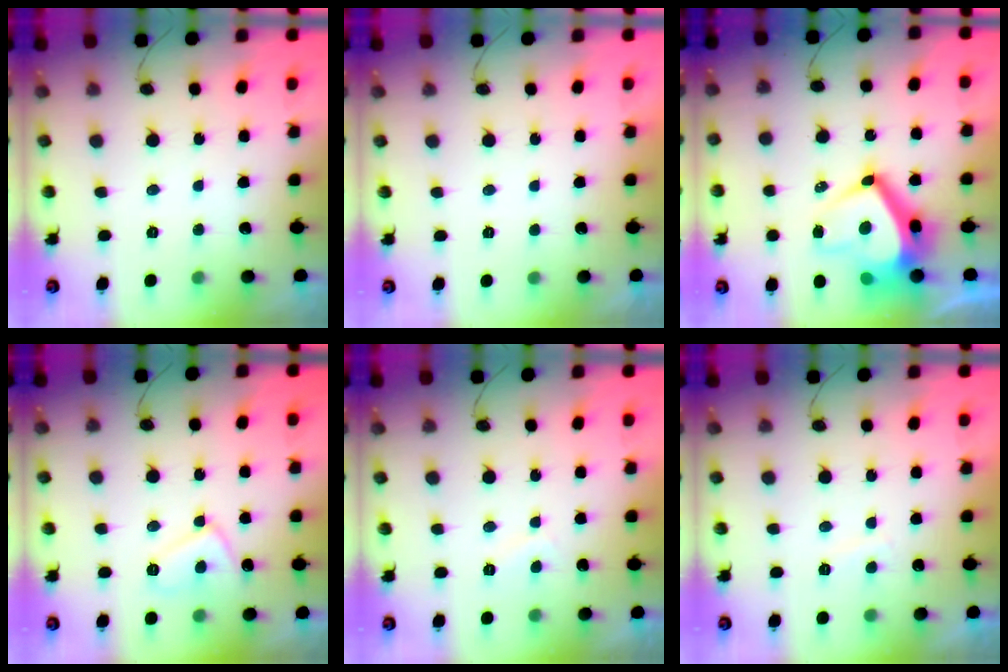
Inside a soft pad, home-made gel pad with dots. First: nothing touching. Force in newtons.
{"total": 2.2, "press": 2.2, "slide": 0.3}
{"total": 12.9, "press": 12.9, "slide": 1.6}
{"total": 8.2, "press": 8.1, "slide": 0.9}
{"total": 1.4, "press": 1.3, "slide": 0.5}
{"total": 1.1, "press": 1.0, "slide": 0.6}